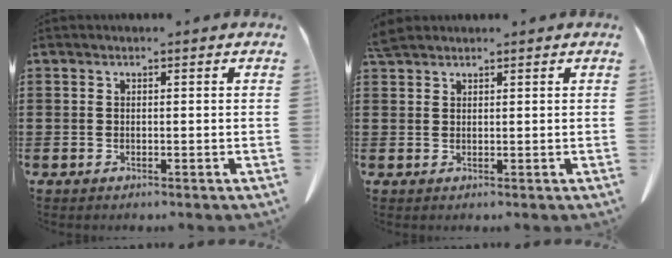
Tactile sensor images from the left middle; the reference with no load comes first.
{"total": 2.2, "force": [2.0, 0.5, 0.9], "torque": [-0.023, 0.001, 0.040]}